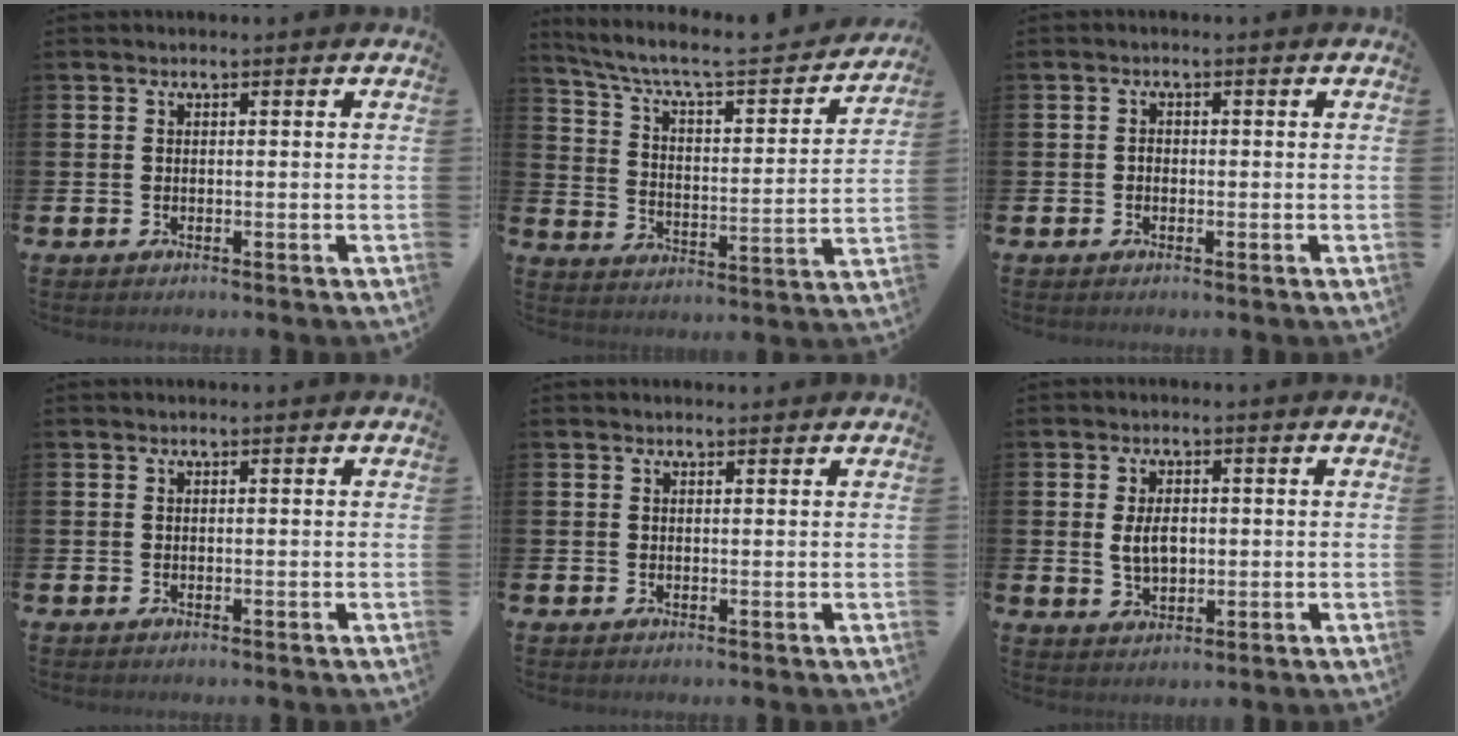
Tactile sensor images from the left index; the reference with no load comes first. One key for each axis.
{"total": 7.3, "fx": 6.3, "fy": 1.7, "fz": 3.4, "tx": -0.102, "ty": -0.041, "tz": 0.102}
{"total": 1.0, "fx": -0.4, "fy": 0.8, "fz": 0.5, "tx": -0.005, "ty": 0.003, "tz": -0.010}
{"total": 0.0}
{"total": 0.6, "fx": 0.5, "fy": 0.1, "fz": 0.2, "tx": 0.008, "ty": -0.004, "tz": 0.007}
{"total": 3.9, "fx": 0.4, "fy": 2.4, "fz": 3.0, "tx": -0.042, "ty": 0.002, "tz": 0.001}